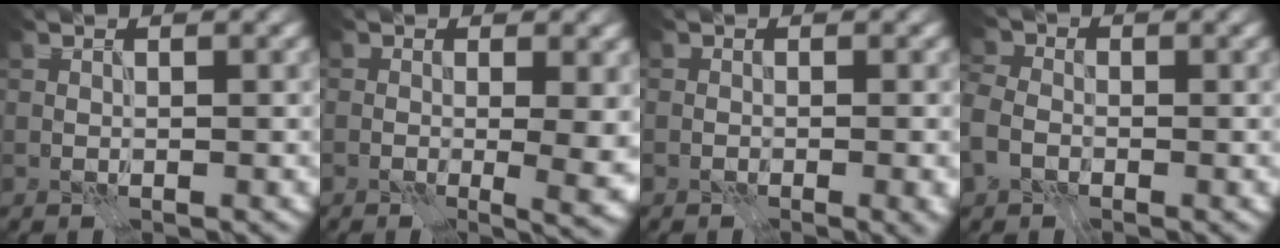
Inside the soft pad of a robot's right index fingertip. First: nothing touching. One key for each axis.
{"total": 4.7, "fx": 0.7, "fy": 1.8, "fz": 4.3, "tx": -0.037, "ty": -0.011, "tz": 0.018}
{"total": 1.3, "fx": -0.2, "fy": 0.4, "fz": 1.2, "tx": -0.007, "ty": -0.001, "tz": -0.003}
{"total": 3.9, "fx": -1.1, "fy": 3.2, "fz": 2.0, "tx": -0.052, "ty": -0.003, "tz": -0.019}